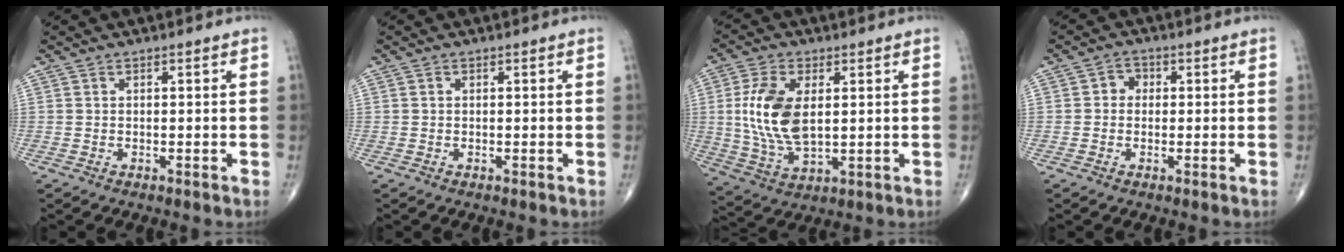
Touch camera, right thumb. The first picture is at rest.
{"total": 0.0}
{"total": 12.7, "force": [1.8, 6.7, 10.6], "torque": [-0.214, -0.012, 0.041]}
{"total": 2.6, "force": [0.1, 2.3, 1.2], "torque": [0.001, 0.009, -0.007]}